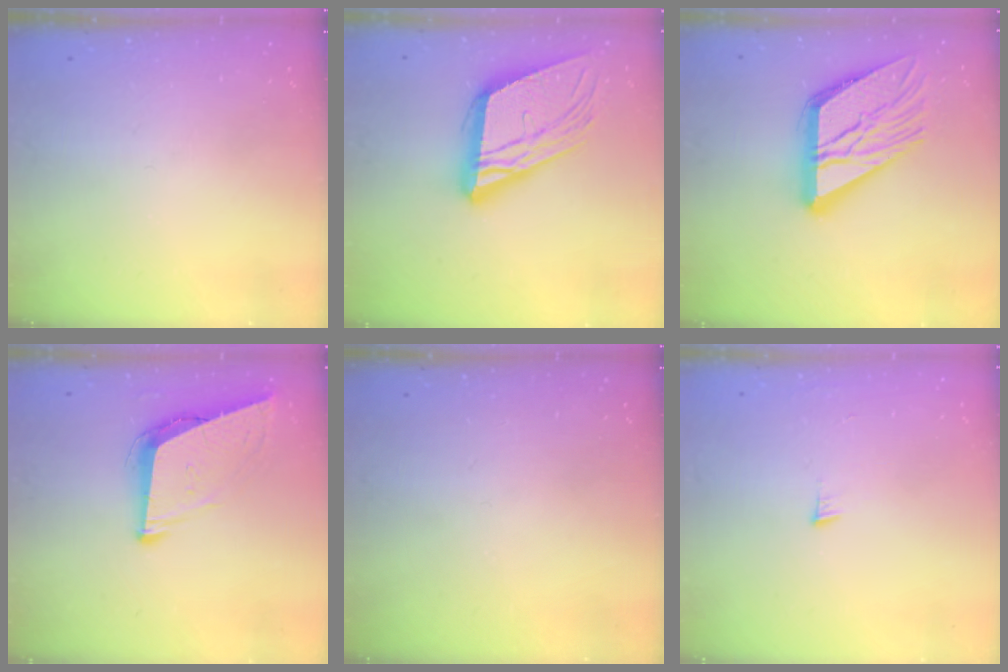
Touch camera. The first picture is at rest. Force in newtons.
{"total": 18.1, "press": 17.7, "slide": 3.6}
{"total": 19.0, "press": 18.9, "slide": 2.0}
{"total": 9.0, "press": 8.6, "slide": 2.6}
{"total": 0.0}
{"total": 3.6, "press": 3.6, "slide": 0.5}